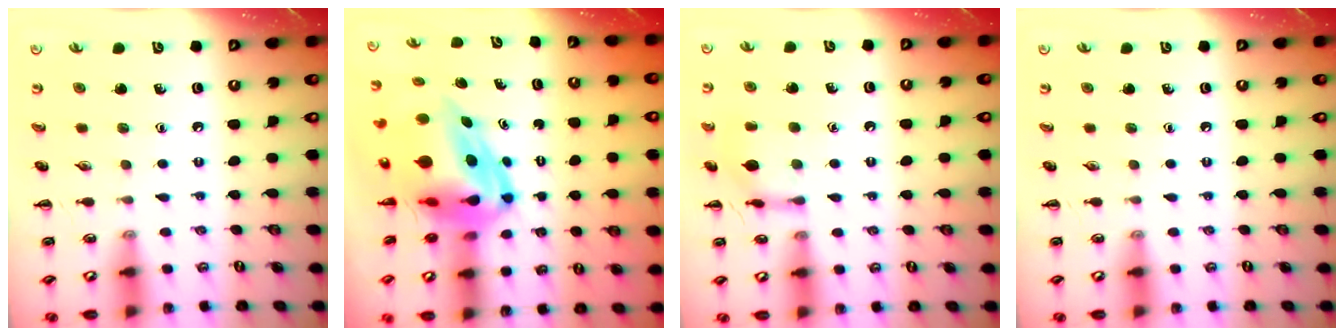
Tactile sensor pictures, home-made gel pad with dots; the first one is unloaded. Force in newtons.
{"total": 9.7, "press": 9.2, "slide": 3.1}
{"total": 9.8, "press": 9.8, "slide": 0.4}
{"total": 0.0}